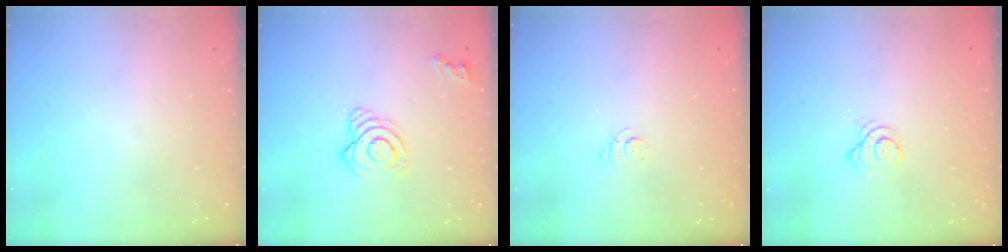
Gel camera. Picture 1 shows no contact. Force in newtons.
{"total": 10.2, "press": 10.2, "slide": 1.2}
{"total": 2.4, "press": 2.4, "slide": 0.3}
{"total": 3.1, "press": 3.1, "slide": 0.2}